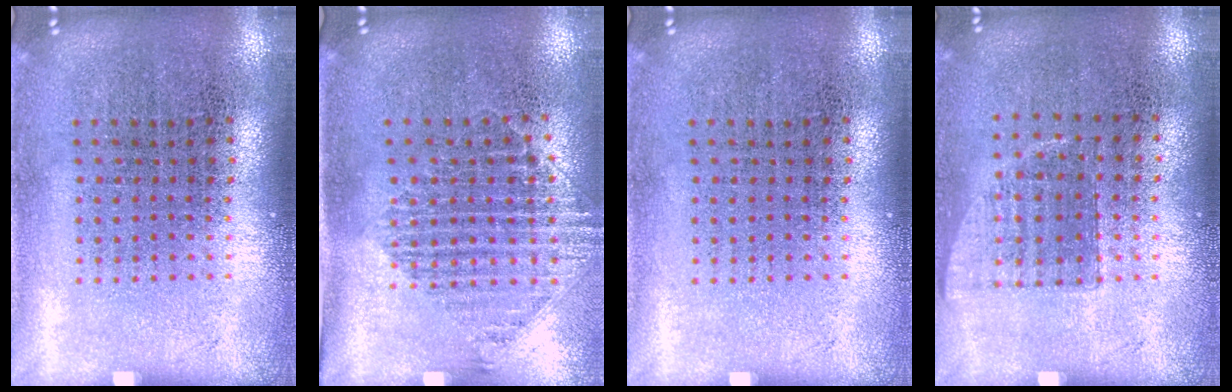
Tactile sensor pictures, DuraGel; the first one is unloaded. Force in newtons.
{"total": 1.4, "press": 1.2, "slide": 0.9}
{"total": 0.0}
{"total": 0.7, "press": 0.6, "slide": 0.2}